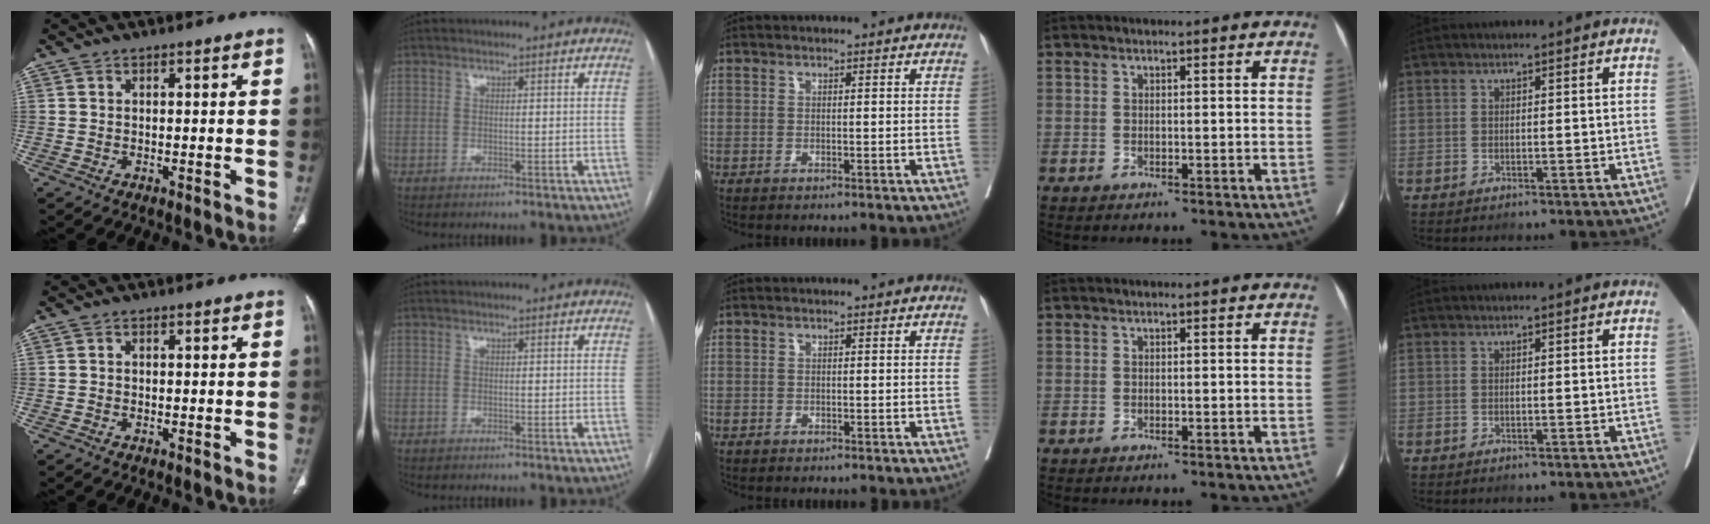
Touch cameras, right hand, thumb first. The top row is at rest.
{}